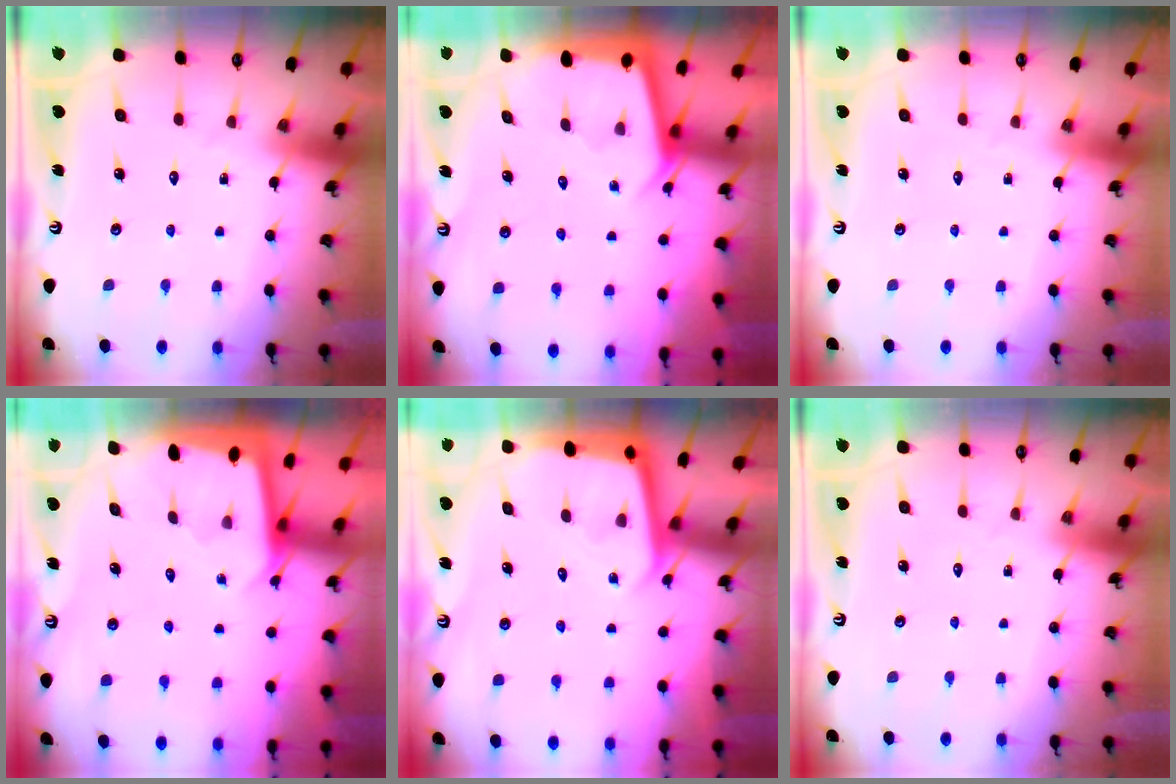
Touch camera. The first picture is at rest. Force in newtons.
{"total": 2.8, "press": 2.8, "slide": 0.4}
{"total": 0.0}
{"total": 1.8, "press": 1.8, "slide": 0.1}
{"total": 3.3, "press": 3.3, "slide": 0.2}
{"total": 0.0}